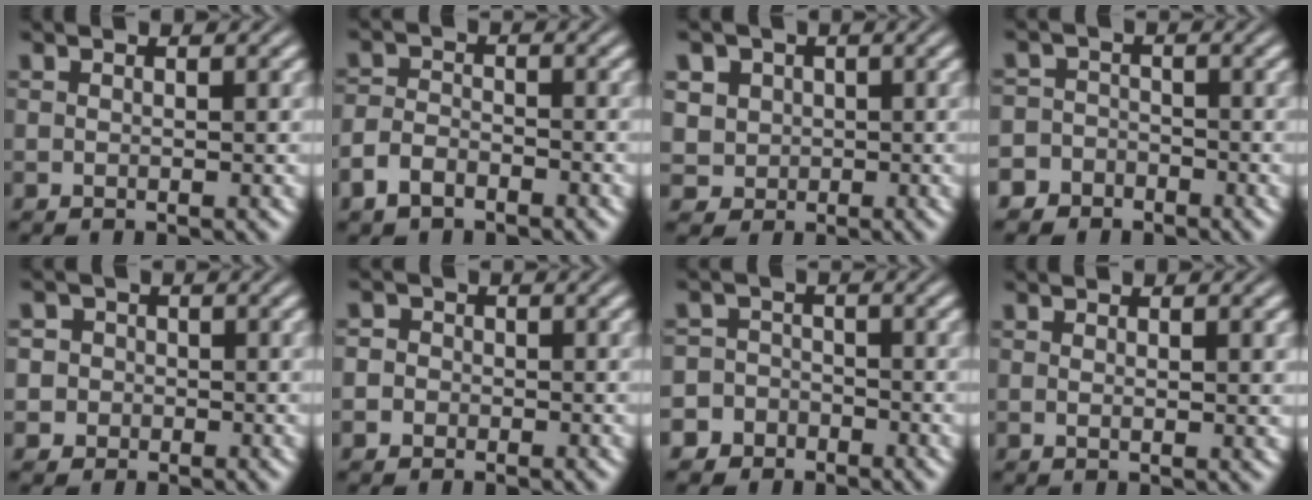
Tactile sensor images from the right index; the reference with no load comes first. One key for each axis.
{"total": 2.3, "fx": -2.1, "fy": 0.8, "fz": 0.6, "tx": -0.004, "ty": -0.007, "tz": -0.034}
{"total": 8.2, "fx": 0.3, "fy": 7.7, "fz": 2.9, "tx": -0.080, "ty": -0.037, "tz": 0.011}
{"total": 5.3, "fx": -3.3, "fy": 4.1, "fz": 0.2, "tx": 0.001, "ty": -0.016, "tz": -0.063}
{"total": 5.1, "fx": -0.7, "fy": 4.9, "fz": 1.2, "tx": -0.029, "ty": -0.012, "tz": -0.019}
{"total": 2.3, "fx": -0.8, "fy": 2.1, "fz": 0.1, "tx": 0.002, "ty": -0.002, "tz": -0.022}
{"total": 6.8, "fx": -3.4, "fy": 5.9, "fz": 0.7, "tx": -0.015, "ty": -0.023, "tz": -0.066}
{"total": 0.9, "fx": 0.4, "fy": -0.4, "fz": 0.7, "tx": -0.010, "ty": -0.007, "tz": 0.010}